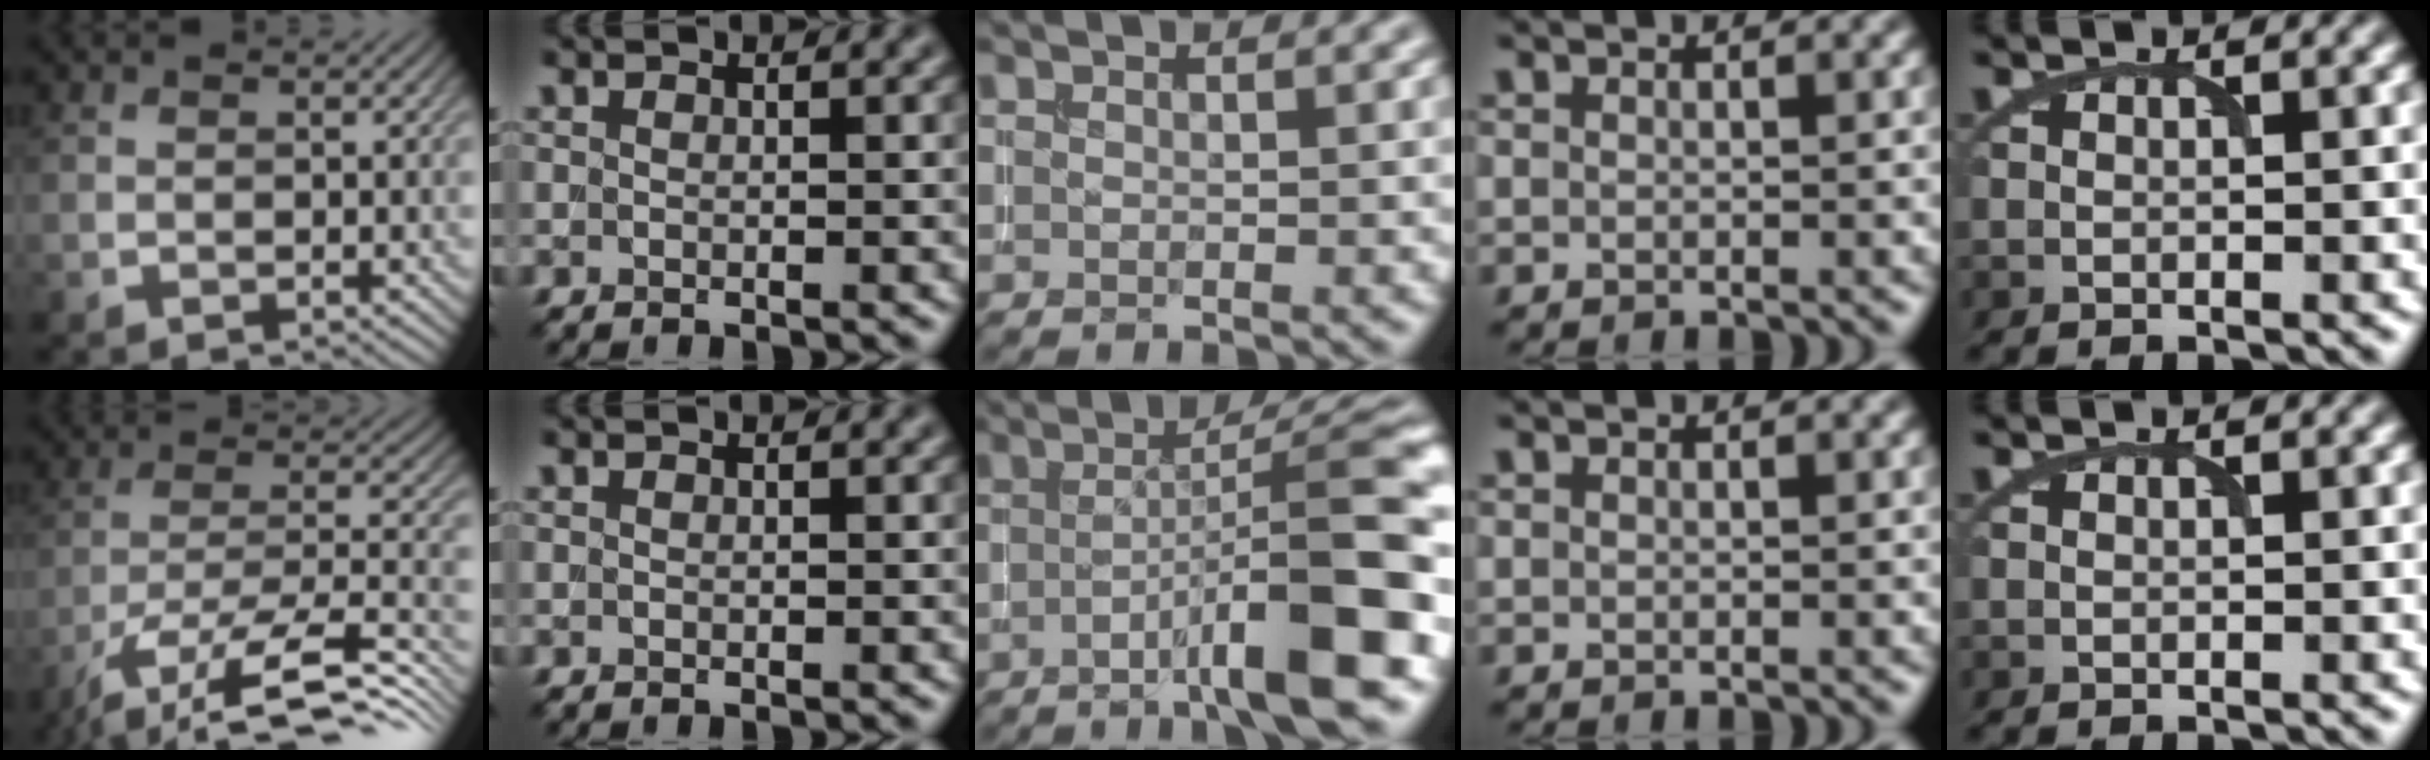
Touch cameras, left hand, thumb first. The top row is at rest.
{"thumb": {"total": 14.1, "force": [-9.7, 4.0, 9.4], "torque": [-0.185, -0.009, -0.163]}, "middle": {"total": 10.3, "force": [-2.7, 1.3, 9.8], "torque": [-0.125, 0.019, -0.049]}}